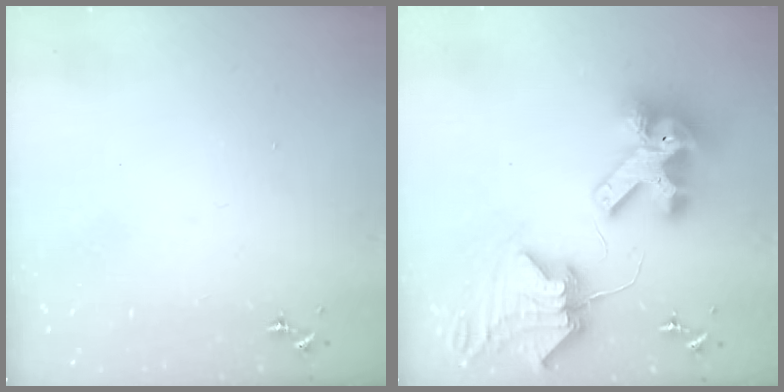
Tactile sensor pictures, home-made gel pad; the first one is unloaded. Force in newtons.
{"total": 14.4, "press": 14.3, "slide": 1.9}